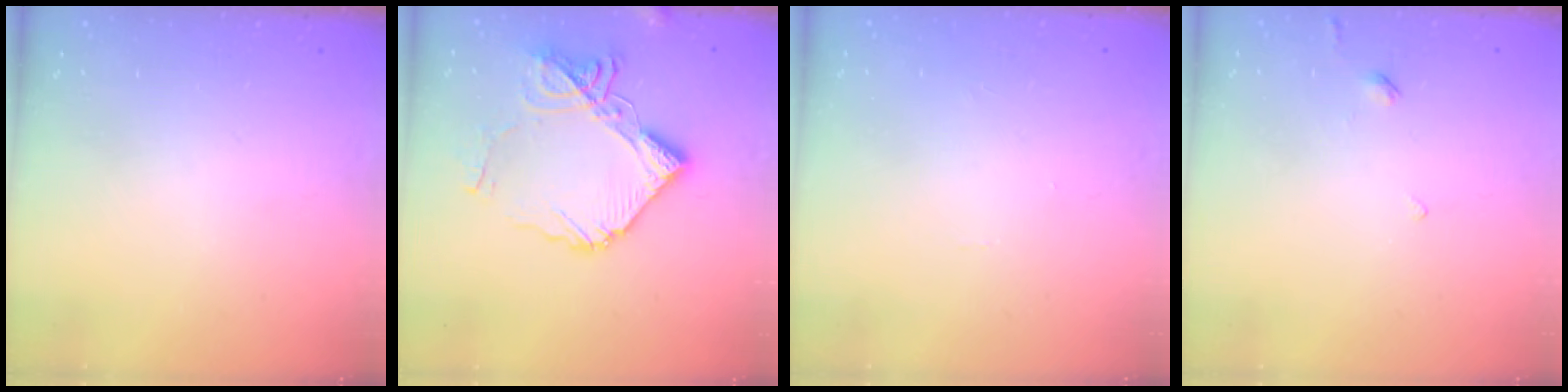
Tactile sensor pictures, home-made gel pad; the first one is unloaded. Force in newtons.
{"total": 16.5, "press": 16.4, "slide": 1.7}
{"total": 0.0}
{"total": 1.8, "press": 1.7, "slide": 0.5}